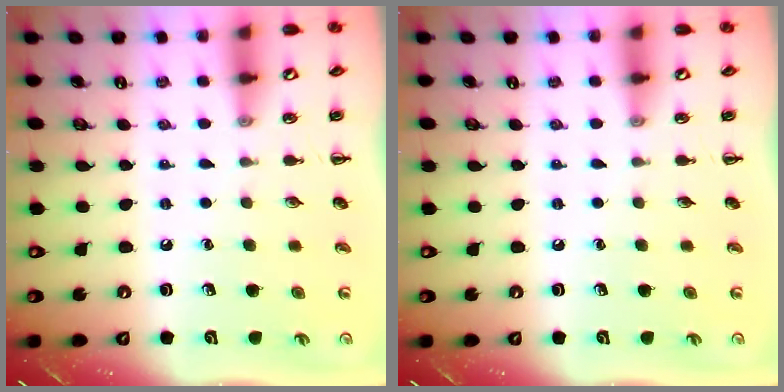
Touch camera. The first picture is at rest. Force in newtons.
{"total": 0.0}